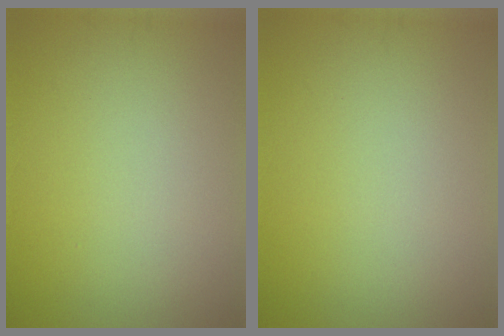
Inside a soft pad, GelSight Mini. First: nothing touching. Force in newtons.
{"total": 0.0}